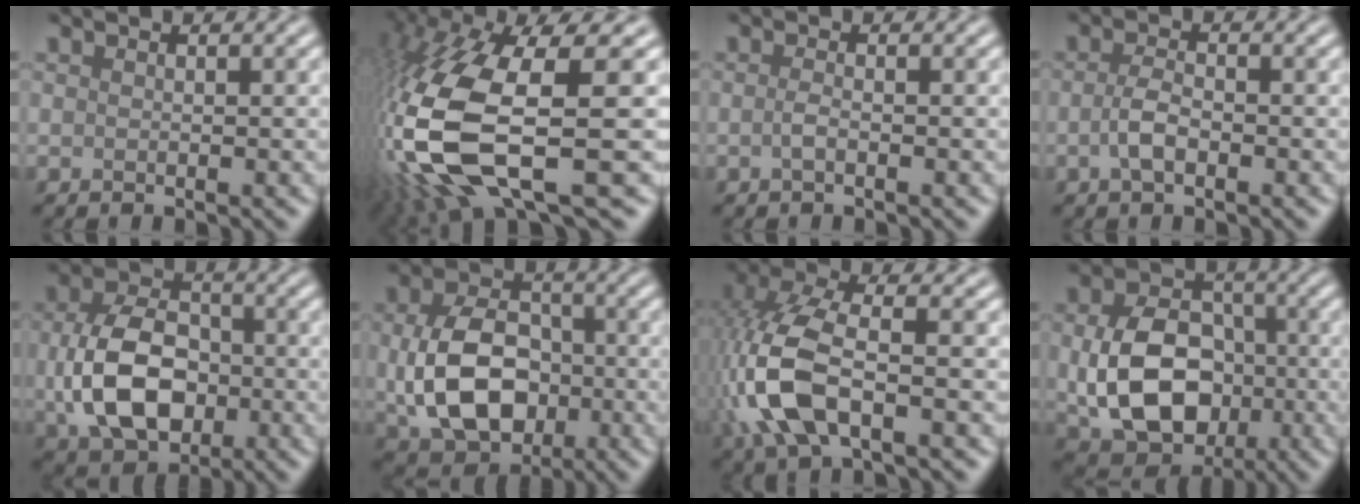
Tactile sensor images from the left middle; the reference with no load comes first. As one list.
[{"total": 14.7, "force": [-3.1, 4.9, 13.4], "torque": [-0.317, -0.014, -0.047]}, {"total": 0.9, "force": [-0.4, 0.3, 0.8], "torque": [-0.018, 0.002, -0.010]}, {"total": 2.1, "force": [-0.7, 1.0, 1.8], "torque": [-0.037, 0.003, -0.019]}, {"total": 9.0, "force": [-1.0, 6.3, 6.3], "torque": [-0.137, -0.004, -0.018]}, {"total": 9.6, "force": [-0.9, 6.9, 6.6], "torque": [-0.141, -0.009, -0.011]}, {"total": 8.4, "force": [-2.3, 3.9, 7.1], "torque": [-0.175, 0.012, -0.056]}, {"total": 10.5, "force": [-1.1, 7.8, 6.9], "torque": [-0.139, -0.012, -0.012]}]